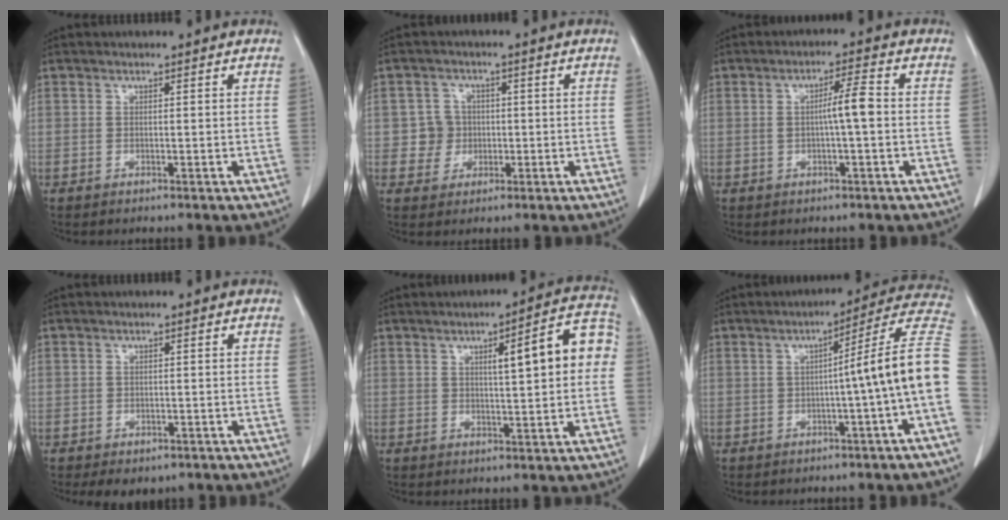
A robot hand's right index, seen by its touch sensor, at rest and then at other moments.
{"total": 3.7, "force": [-0.2, 3.7, 0.1], "torque": [0.011, 0.011, 0.000]}
{"total": 4.4, "force": [-0.1, 0.2, 4.4], "torque": [-0.076, 0.007, -0.002]}
{"total": 4.2, "force": [-3.0, 2.6, 1.3], "torque": [-0.006, 0.003, -0.035]}
{"total": 9.7, "force": [1.5, 1.4, 9.4], "torque": [-0.122, 0.026, 0.017]}
{"total": 12.0, "force": [-1.6, -2.2, 11.7], "torque": [-0.133, 0.025, -0.032]}